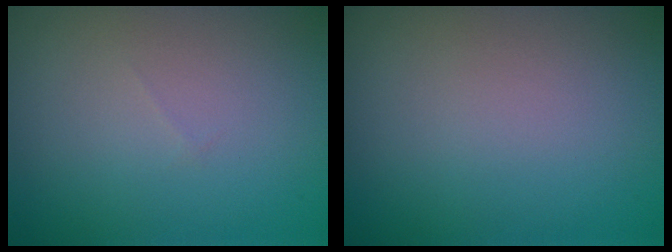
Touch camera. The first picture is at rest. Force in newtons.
{"total": 0.0}